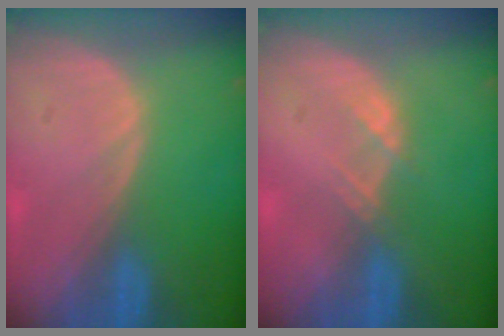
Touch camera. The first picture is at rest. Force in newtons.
{"total": 1.5, "press": 1.4, "slide": 0.2}